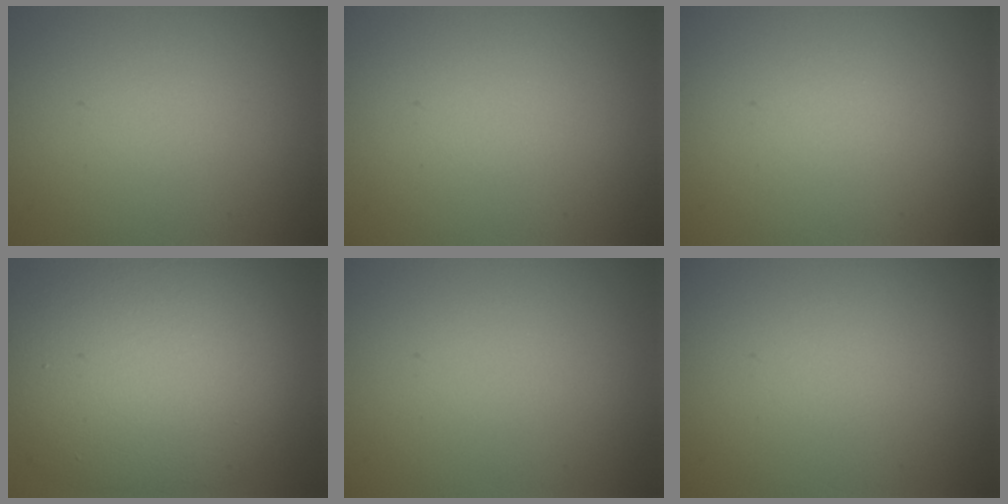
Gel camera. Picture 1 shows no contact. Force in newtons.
{"total": 0.0}
{"total": 0.0}
{"total": 11.6, "press": 11.5, "slide": 1.2}
{"total": 0.0}
{"total": 0.0}